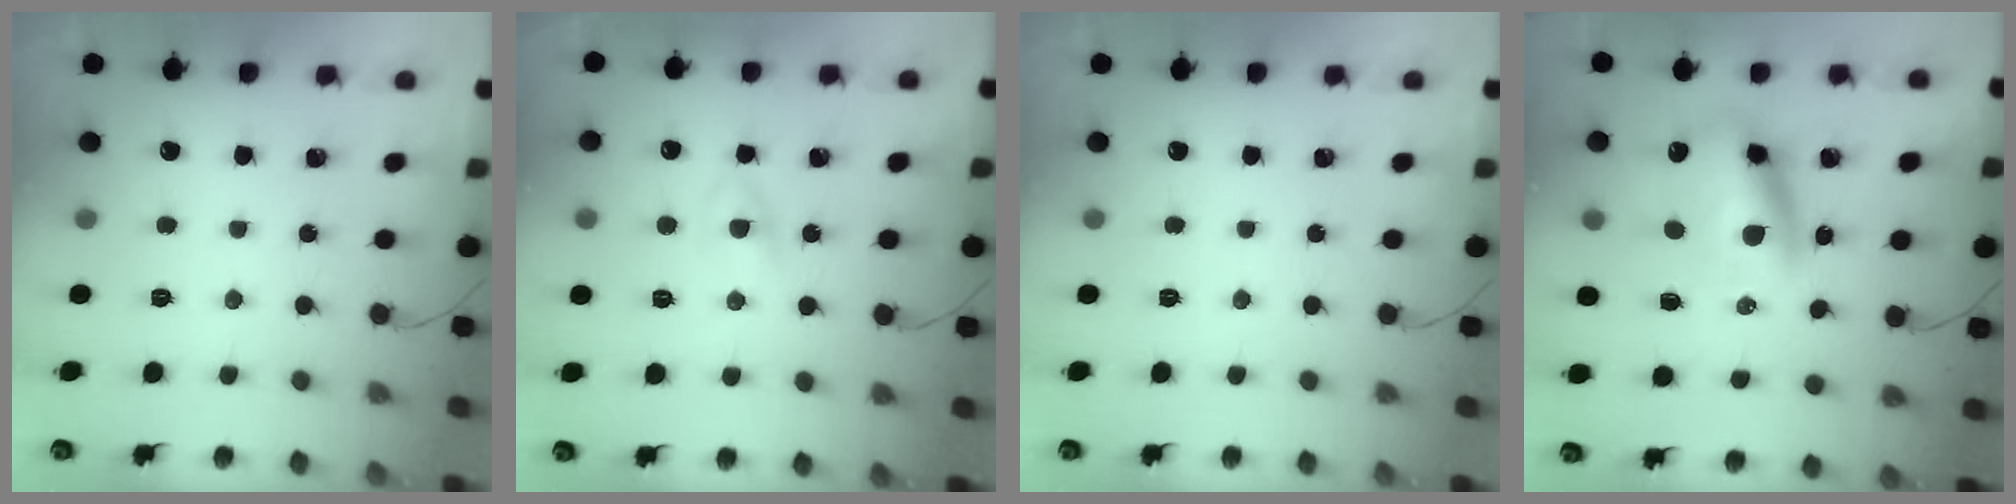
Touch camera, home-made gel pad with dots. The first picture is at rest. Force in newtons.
{"total": 3.0, "press": 2.9, "slide": 1.0}
{"total": 0.0}
{"total": 10.4, "press": 10.2, "slide": 2.3}